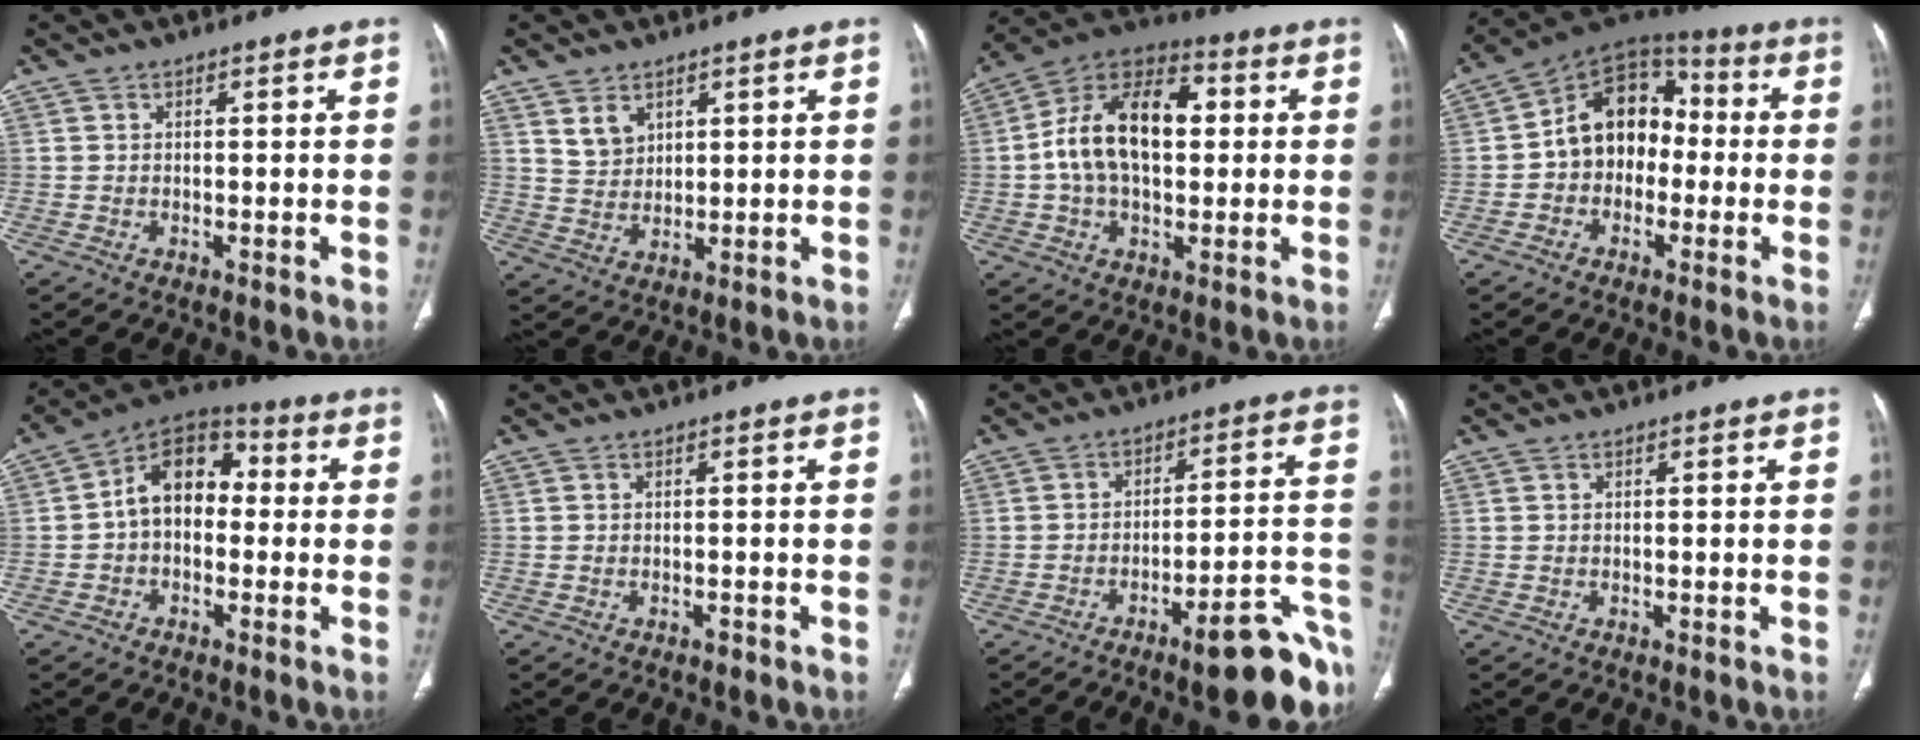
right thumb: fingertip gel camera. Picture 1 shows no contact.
{"total": 4.6, "force": [2.7, 3.1, 2.0], "torque": [-0.022, -0.023, 0.061]}
{"total": 17.4, "force": [1.5, 10.8, 13.6], "torque": [-0.217, 0.032, 0.019]}
{"total": 13.2, "force": [-0.9, 10.2, 8.4], "torque": [-0.092, 0.047, -0.033]}
{"total": 11.5, "force": [-0.1, 8.2, 8.1], "torque": [-0.101, 0.039, -0.019]}
{"total": 0.7, "force": [-0.6, 0.4, 0.2], "torque": [-0.001, 0.003, -0.011]}
{"total": 15.0, "force": [-8.5, 2.8, 12.1], "torque": [-0.099, 0.069, -0.114]}
{"total": 0.0}